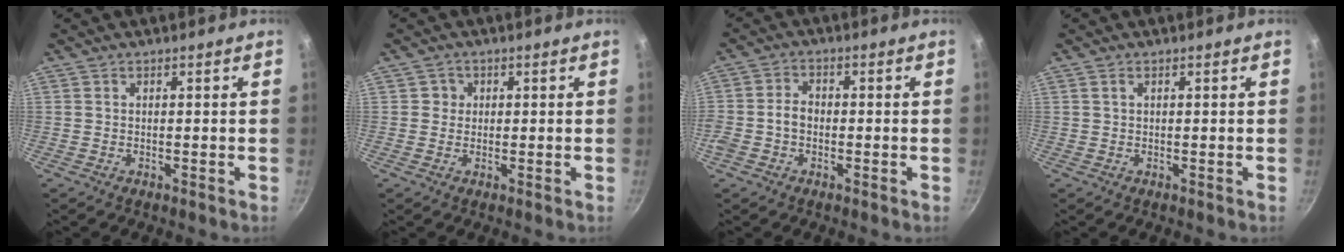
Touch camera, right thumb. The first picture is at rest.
{"total": 1.8, "force": [0.2, 1.8, 0.3], "torque": [0.008, 0.001, -0.001]}
{"total": 4.3, "force": [-1.1, 3.3, 2.5], "torque": [-0.042, 0.023, -0.029]}
{"total": 0.6, "force": [0.3, 0.2, 0.4], "torque": [-0.008, 0.002, 0.005]}